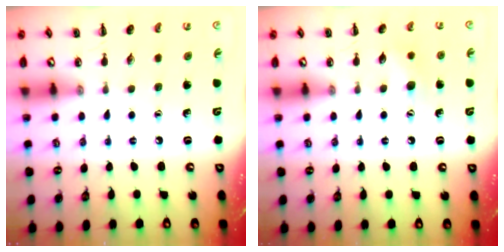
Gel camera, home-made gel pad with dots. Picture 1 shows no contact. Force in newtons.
{"total": 6.9, "press": 6.7, "slide": 1.7}